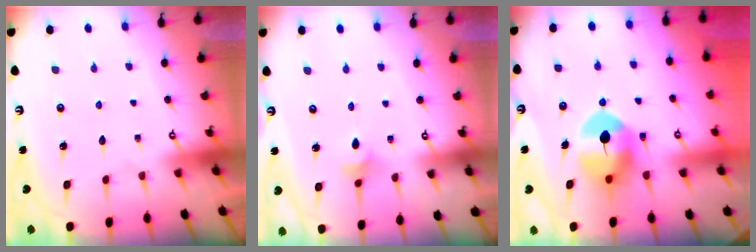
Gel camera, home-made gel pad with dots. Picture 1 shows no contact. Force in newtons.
{"total": 3.4, "press": 3.3, "slide": 0.8}
{"total": 9.4, "press": 9.3, "slide": 1.3}